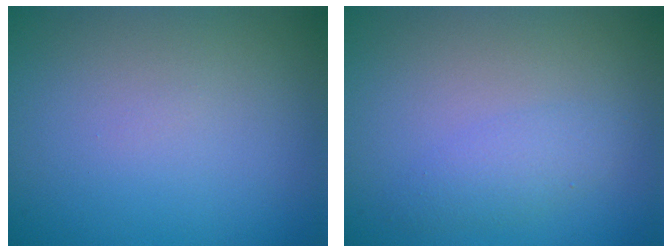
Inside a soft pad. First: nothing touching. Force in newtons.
{"total": 1.9, "press": 1.9, "slide": 0.1}